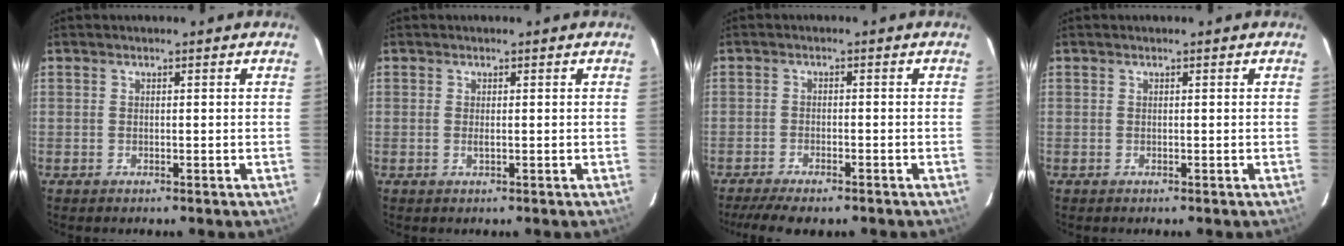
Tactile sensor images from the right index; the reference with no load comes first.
{"total": 0.8, "force": [0.0, 0.2, 0.8], "torque": [-0.016, -0.001, -0.001]}
{"total": 8.2, "force": [-6.6, 2.0, 4.4], "torque": [-0.109, -0.024, -0.109]}
{"total": 0.0}